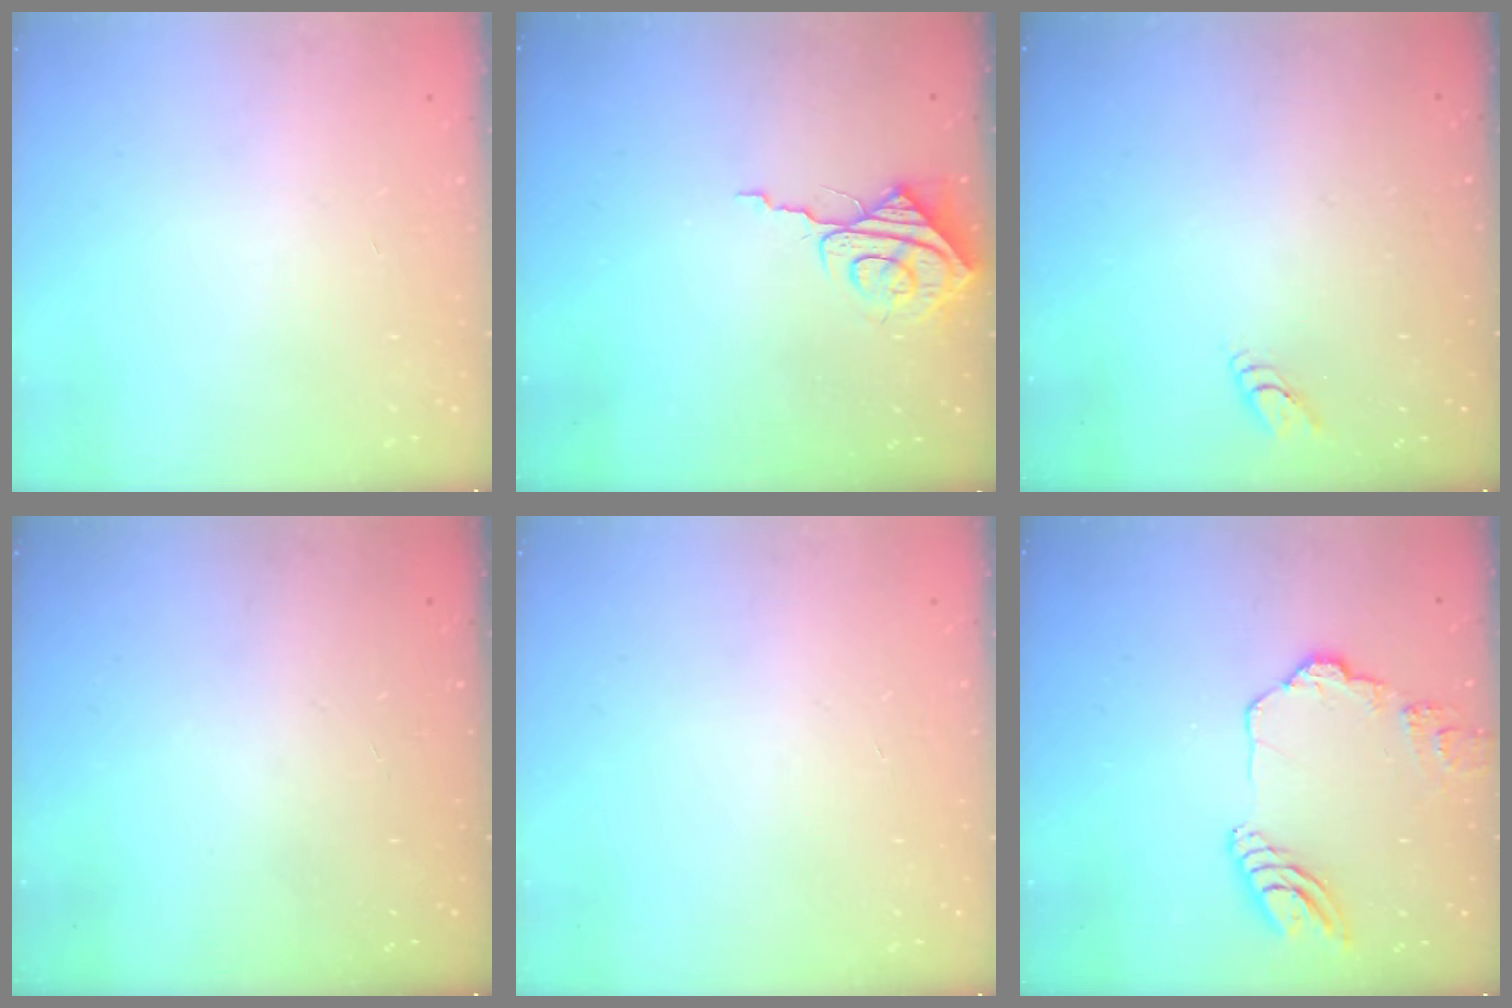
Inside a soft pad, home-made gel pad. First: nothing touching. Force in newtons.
{"total": 7.6, "press": 7.6, "slide": 0.5}
{"total": 2.7, "press": 2.7, "slide": 0.3}
{"total": 0.0}
{"total": 0.0}
{"total": 12.2, "press": 12.2, "slide": 1.1}